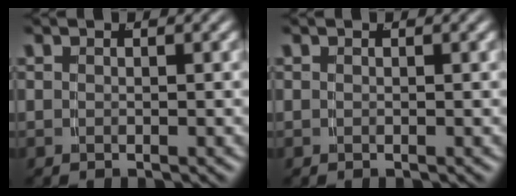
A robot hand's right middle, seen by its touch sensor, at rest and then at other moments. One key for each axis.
{"total": 0.0}